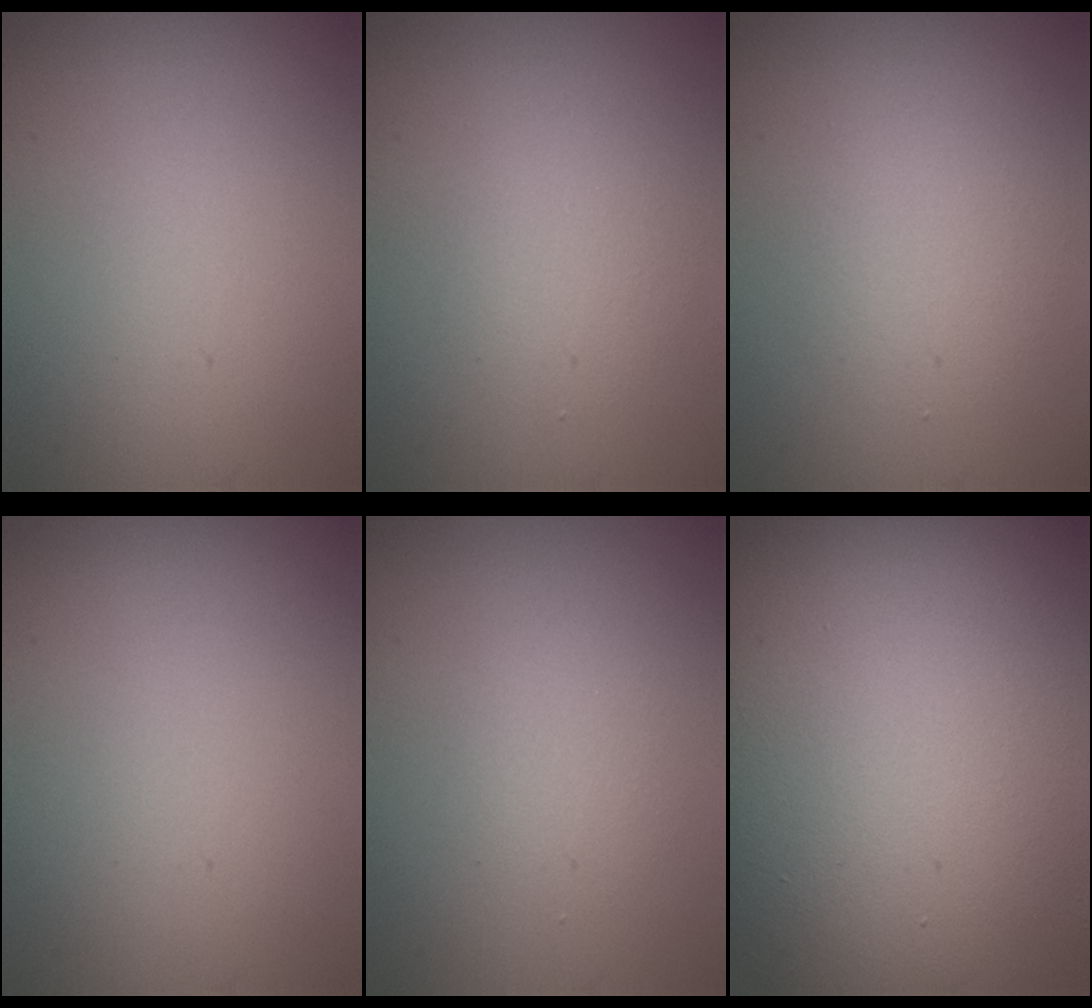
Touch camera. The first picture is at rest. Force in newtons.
{"total": 2.1, "press": 2.1, "slide": 0.0}
{"total": 2.7, "press": 2.7, "slide": 0.2}
{"total": 0.0}
{"total": 1.6, "press": 1.6, "slide": 0.1}
{"total": 19.8, "press": 19.8, "slide": 1.3}